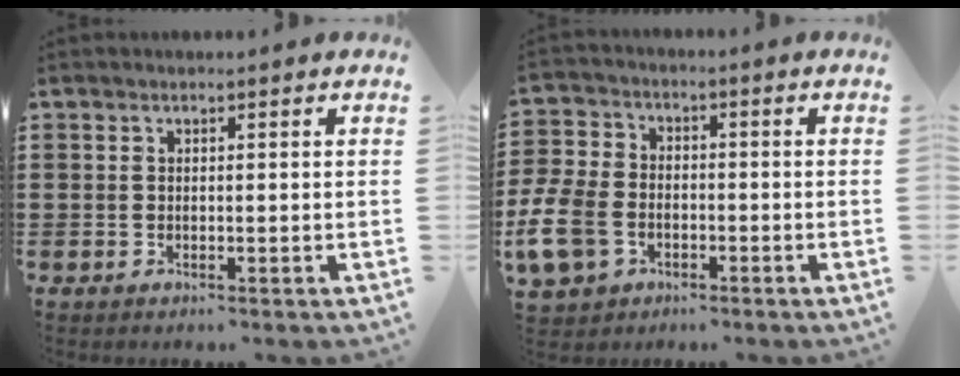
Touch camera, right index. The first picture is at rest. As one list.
[{"total": 8.6, "force": [-3.7, 5.8, 5.1], "torque": [-0.151, 0.001, -0.077]}]